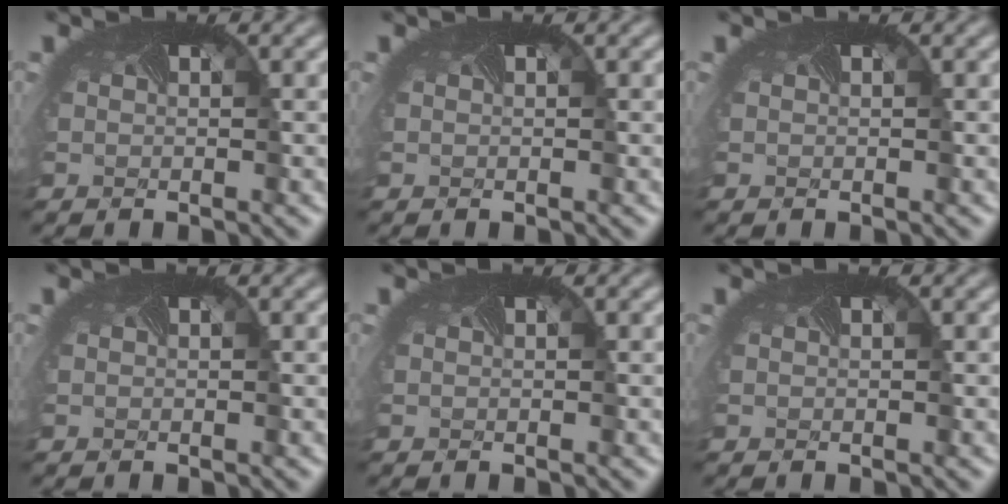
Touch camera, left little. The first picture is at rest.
{"total": 0.0}
{"total": 0.0}
{"total": 0.0}
{"total": 0.0}
{"total": 0.0}